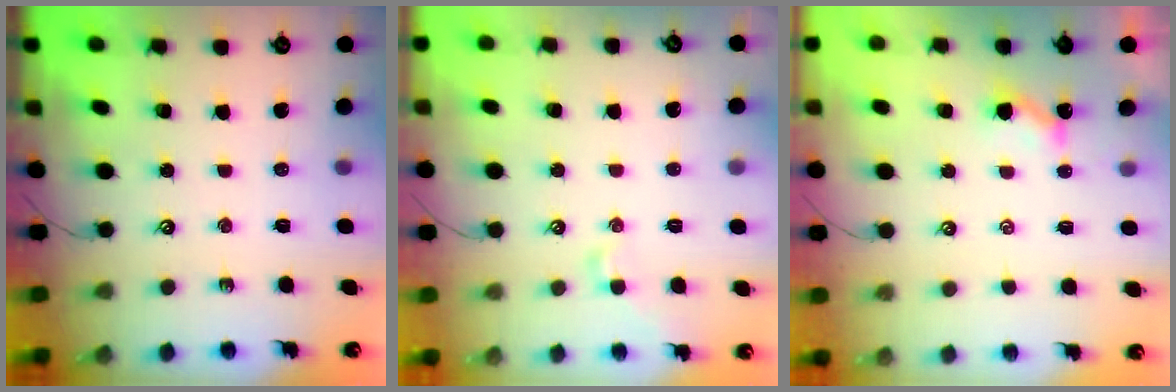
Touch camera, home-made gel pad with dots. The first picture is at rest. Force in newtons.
{"total": 1.6, "press": 1.4, "slide": 0.6}
{"total": 3.0, "press": 3.0, "slide": 0.0}